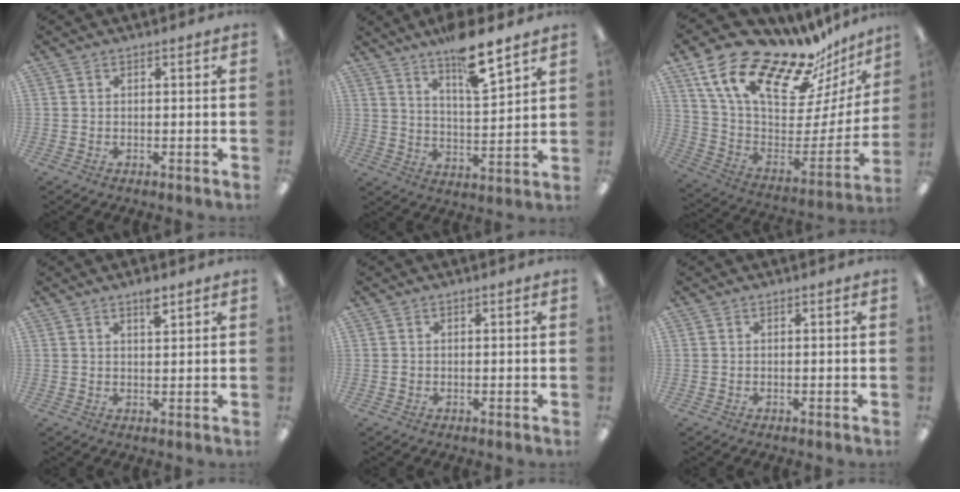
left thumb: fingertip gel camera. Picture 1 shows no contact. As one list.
[{"total": 11.6, "force": [9.0, 2.4, 6.9], "torque": [-0.102, -0.057, 0.152]}, {"total": 22.7, "force": [17.1, 8.3, 12.5], "torque": [-0.209, -0.128, 0.302]}, {"total": 3.6, "force": [2.6, 1.3, 2.2], "torque": [-0.024, -0.009, 0.040]}, {"total": 0.8, "force": [0.1, 0.8, 0.1], "torque": [-0.002, 0.007, -0.001]}, {"total": 0.0}]